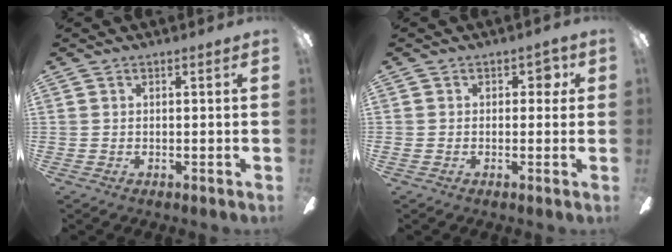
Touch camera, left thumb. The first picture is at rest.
{"total": 3.0, "force": [0.3, 2.1, 2.1], "torque": [-0.027, 0.007, 0.000]}